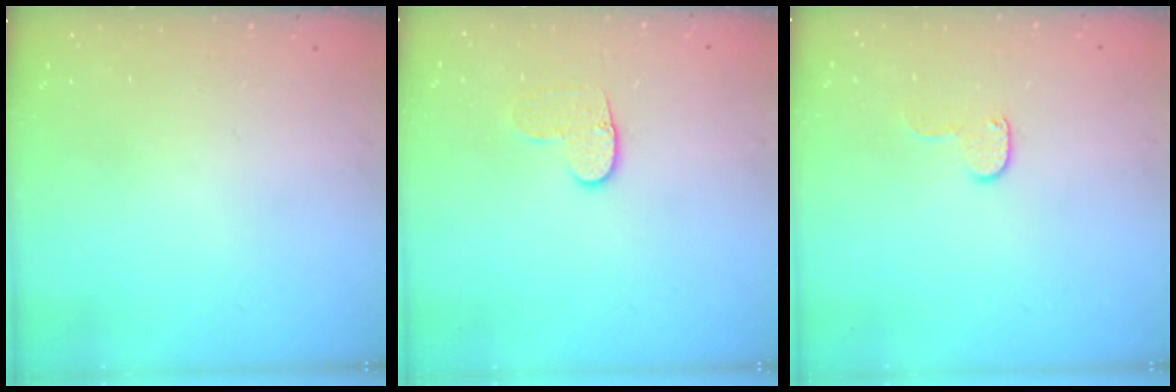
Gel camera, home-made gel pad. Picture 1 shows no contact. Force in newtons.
{"total": 7.0, "press": 7.0, "slide": 0.7}
{"total": 5.6, "press": 5.5, "slide": 0.5}